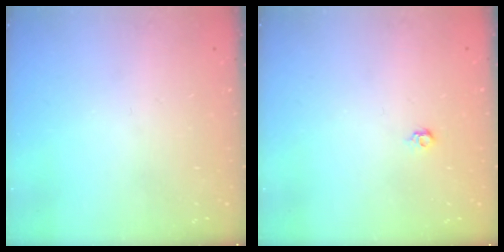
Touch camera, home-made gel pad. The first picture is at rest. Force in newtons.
{"total": 3.9, "press": 3.8, "slide": 0.8}